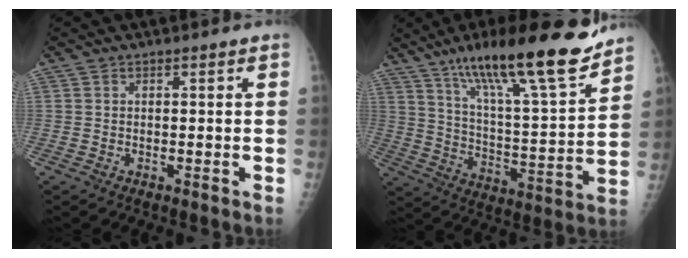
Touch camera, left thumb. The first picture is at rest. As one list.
[{"total": 23.2, "force": [16.6, 3.7, 15.9], "torque": [-0.232, -0.073, 0.276]}]